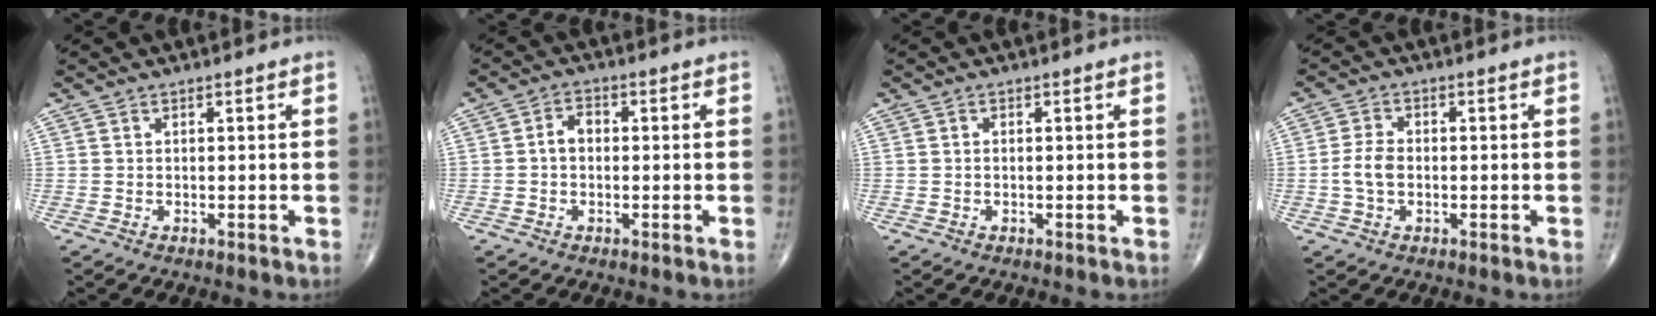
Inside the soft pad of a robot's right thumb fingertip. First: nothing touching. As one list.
[{"total": 3.2, "force": [-0.2, 2.3, 2.2], "torque": [-0.031, 0.017, -0.010]}, {"total": 0.5, "force": [0.0, 0.3, 0.4], "torque": [-0.008, 0.000, 0.000]}, {"total": 4.3, "force": [-0.7, 2.8, 3.2], "torque": [-0.069, 0.011, -0.017]}]